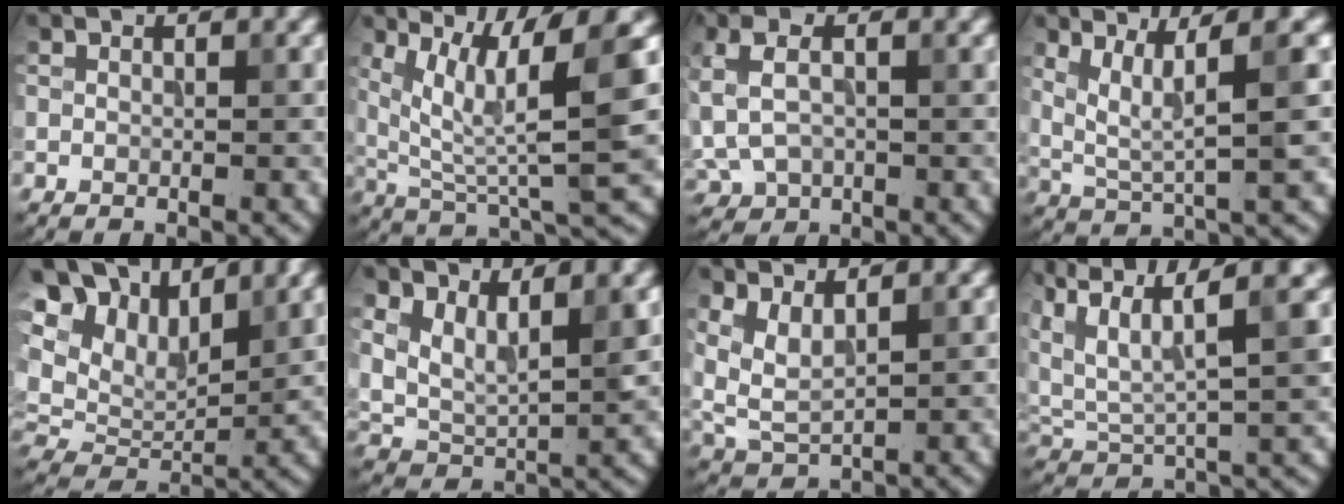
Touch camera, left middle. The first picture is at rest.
{"total": 8.7, "force": [3.5, 1.6, 7.8], "torque": [-0.144, -0.003, 0.072]}
{"total": 6.1, "force": [0.9, 3.9, 4.6], "torque": [-0.120, 0.010, 0.028]}
{"total": 5.0, "force": [1.7, 0.8, 4.7], "torque": [-0.092, -0.005, 0.039]}
{"total": 11.2, "force": [6.4, 6.7, 6.3], "torque": [-0.157, 0.032, 0.112]}
{"total": 4.9, "force": [1.8, 2.5, 3.9], "torque": [-0.085, -0.010, 0.038]}
{"total": 3.5, "force": [1.4, 1.6, 2.7], "torque": [-0.071, -0.002, 0.030]}
{"total": 10.2, "force": [5.4, 3.1, 8.1], "torque": [-0.175, 0.020, 0.100]}